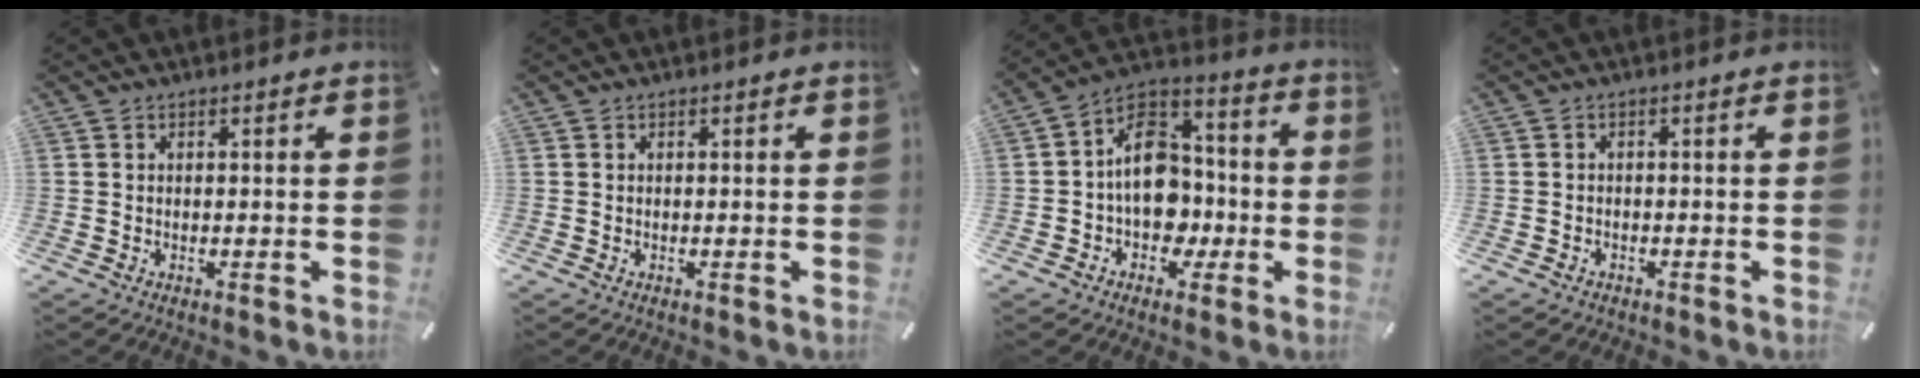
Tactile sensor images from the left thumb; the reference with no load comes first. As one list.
[{"total": 0.0}, {"total": 14.7, "force": [-2.2, 11.6, 8.8], "torque": [-0.129, 0.018, -0.035]}, {"total": 1.3, "force": [-0.8, 0.9, 0.2], "torque": [-0.005, 0.005, -0.020]}]